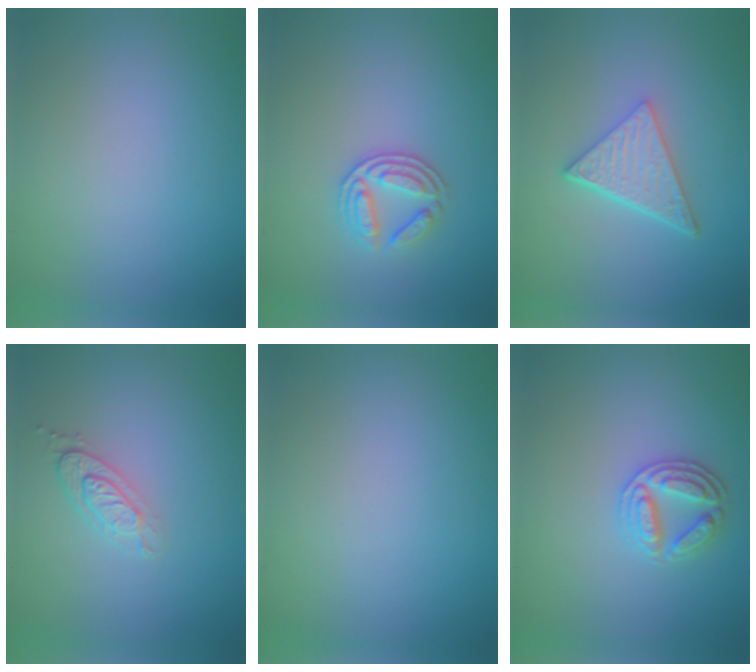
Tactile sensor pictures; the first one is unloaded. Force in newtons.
{"total": 2.9, "press": 2.6, "slide": 1.1}
{"total": 4.9, "press": 3.5, "slide": 3.4}
{"total": 2.1, "press": 1.9, "slide": 0.8}
{"total": 0.0}
{"total": 2.9, "press": 2.9, "slide": 0.5}